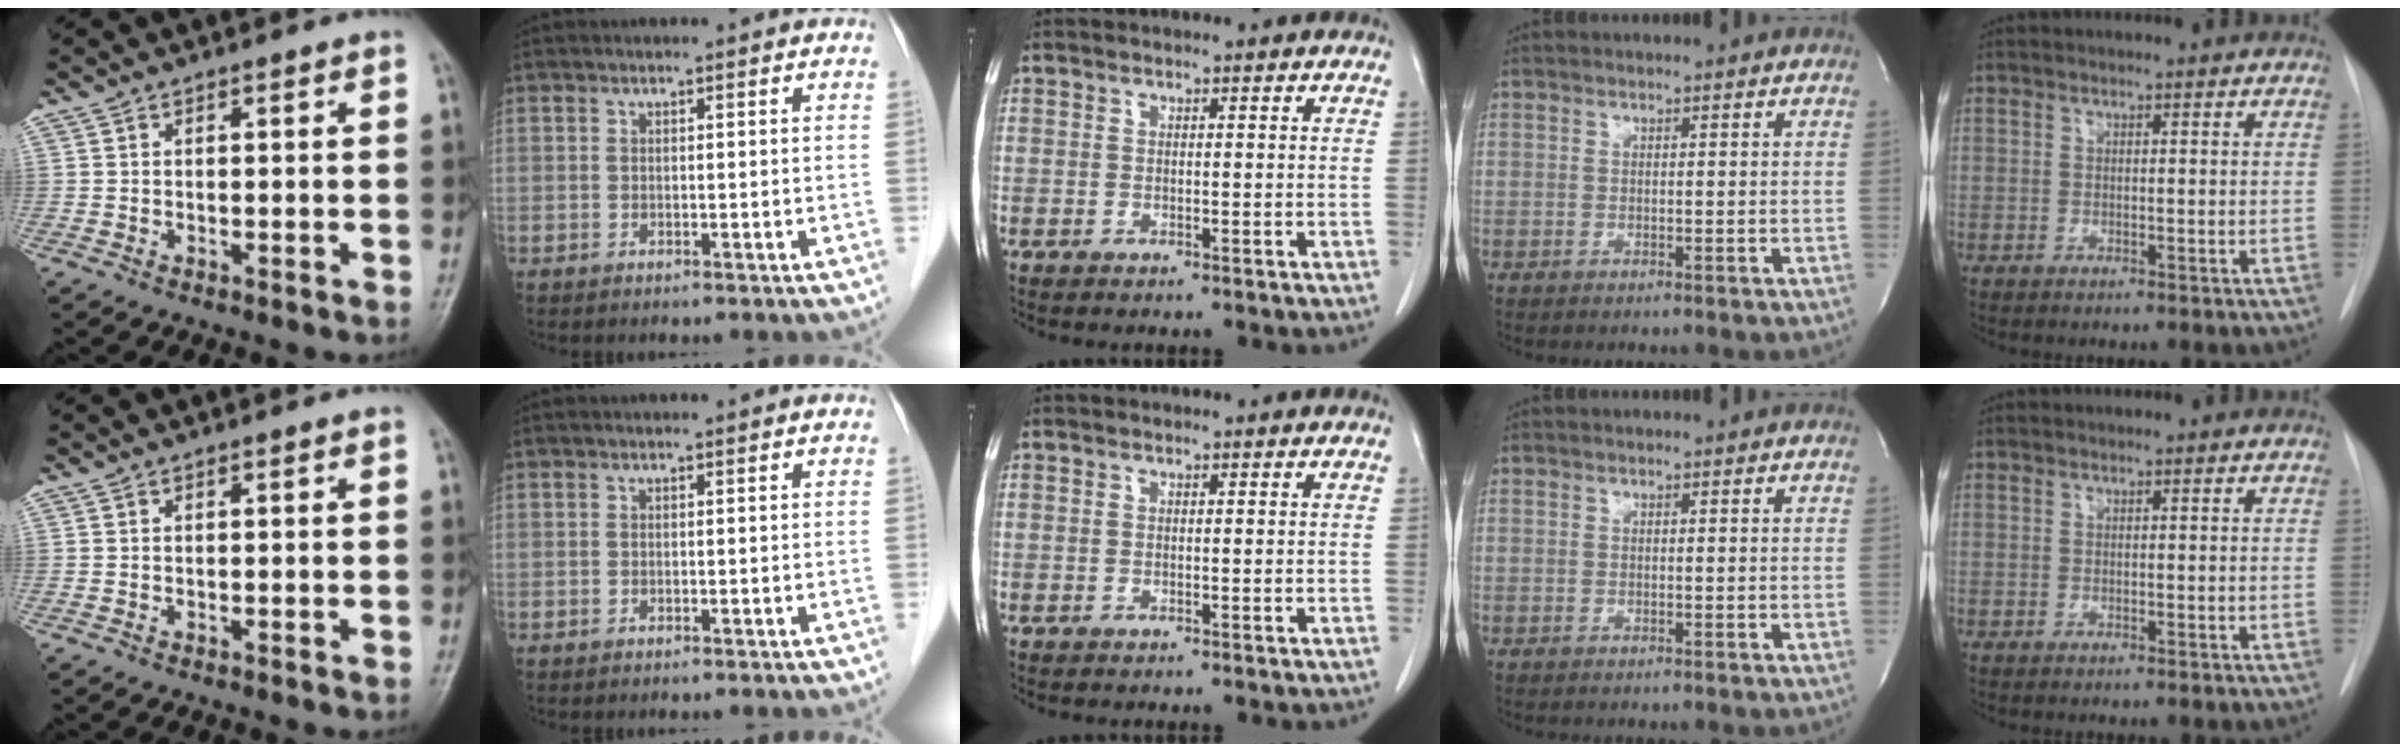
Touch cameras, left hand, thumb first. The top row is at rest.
{}